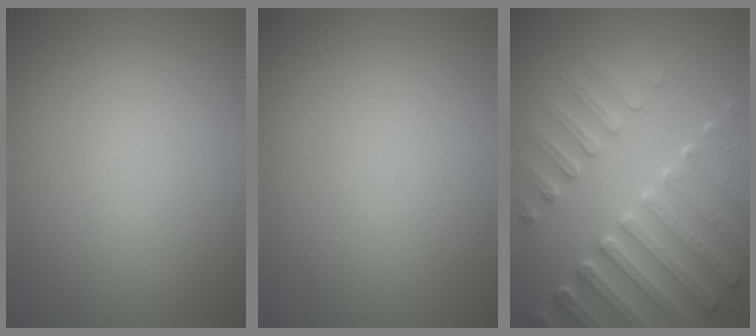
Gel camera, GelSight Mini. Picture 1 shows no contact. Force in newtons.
{"total": 0.0}
{"total": 7.4, "press": 5.7, "slide": 4.7}